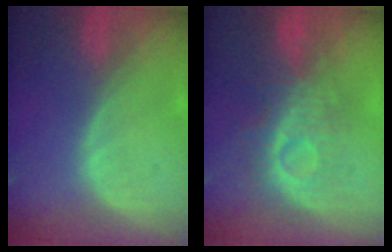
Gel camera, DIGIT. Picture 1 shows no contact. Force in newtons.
{"total": 8.7, "press": 8.5, "slide": 2.0}